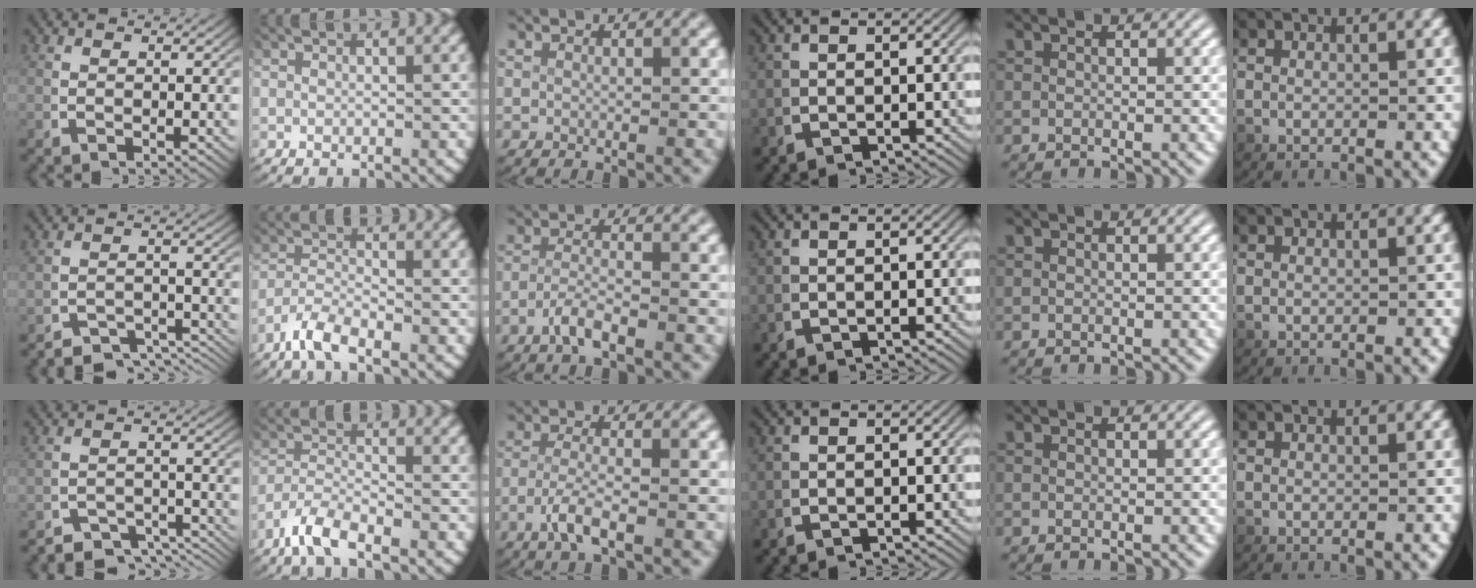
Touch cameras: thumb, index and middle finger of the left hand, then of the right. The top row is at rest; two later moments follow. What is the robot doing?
{"motion": "grasp_and_lifting", "object": "card"}